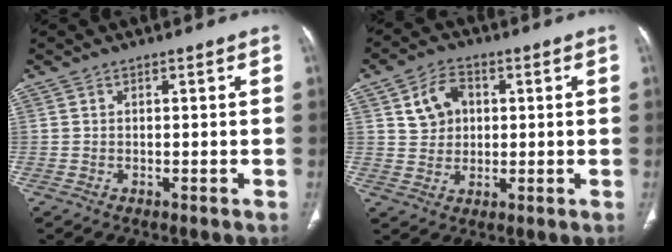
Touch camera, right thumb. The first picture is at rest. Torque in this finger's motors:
{"motor_torque": [-0.50, 0.81, 0.06, -0.03, 0.15]}